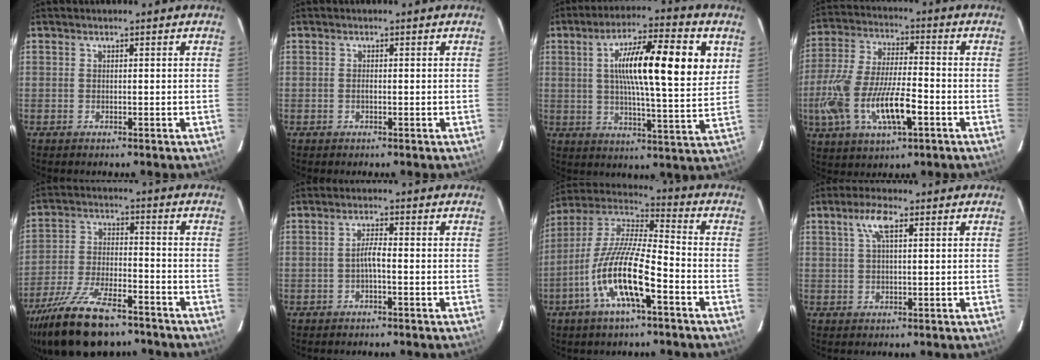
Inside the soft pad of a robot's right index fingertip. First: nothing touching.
{"total": 0.5, "force": [-0.2, 0.2, 0.4], "torque": [-0.007, 0.000, -0.004]}
{"total": 17.7, "force": [5.3, 2.7, 16.7], "torque": [-0.271, 0.014, 0.075]}
{"total": 17.4, "force": [-5.9, 5.9, 15.3], "torque": [-0.325, -0.018, -0.105]}
{"total": 19.3, "force": [-14.9, 6.2, 10.4], "torque": [-0.219, -0.037, -0.251]}
{"total": 2.1, "force": [-0.9, -0.3, 1.9], "torque": [-0.038, 0.003, -0.018]}
{"total": 15.6, "force": [-6.8, 3.2, 13.7], "torque": [-0.270, -0.012, -0.136]}
{"total": 4.2, "force": [1.8, 0.8, 3.7], "torque": [-0.074, 0.008, 0.034]}